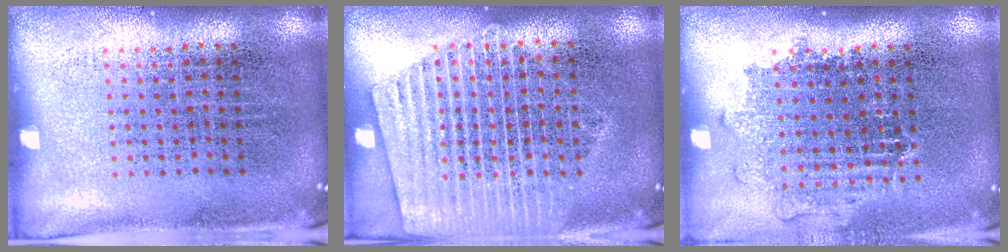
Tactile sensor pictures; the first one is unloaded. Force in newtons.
{"total": 1.9, "press": 1.9, "slide": 0.3}
{"total": 1.1, "press": 1.1, "slide": 0.4}